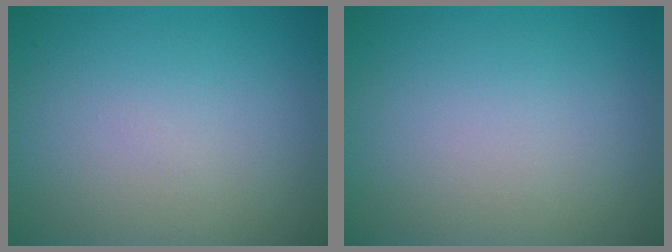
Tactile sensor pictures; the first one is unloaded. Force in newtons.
{"total": 0.0}